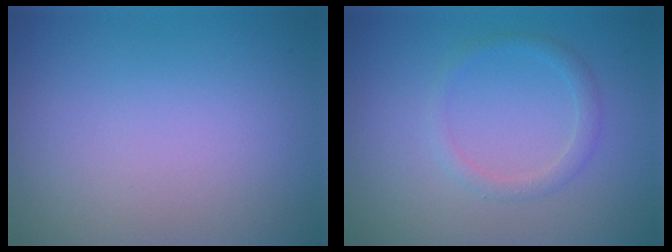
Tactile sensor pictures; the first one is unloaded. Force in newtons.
{"total": 1.5, "press": 1.5, "slide": 0.1}